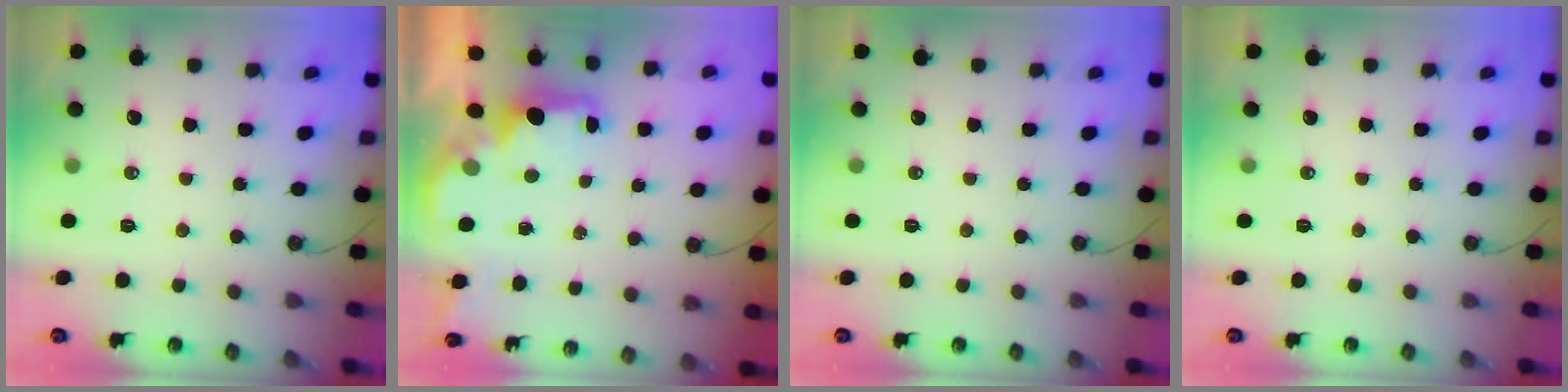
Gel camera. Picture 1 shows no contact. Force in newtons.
{"total": 1.8, "press": 1.7, "slide": 0.6}
{"total": 0.0}
{"total": 0.0}